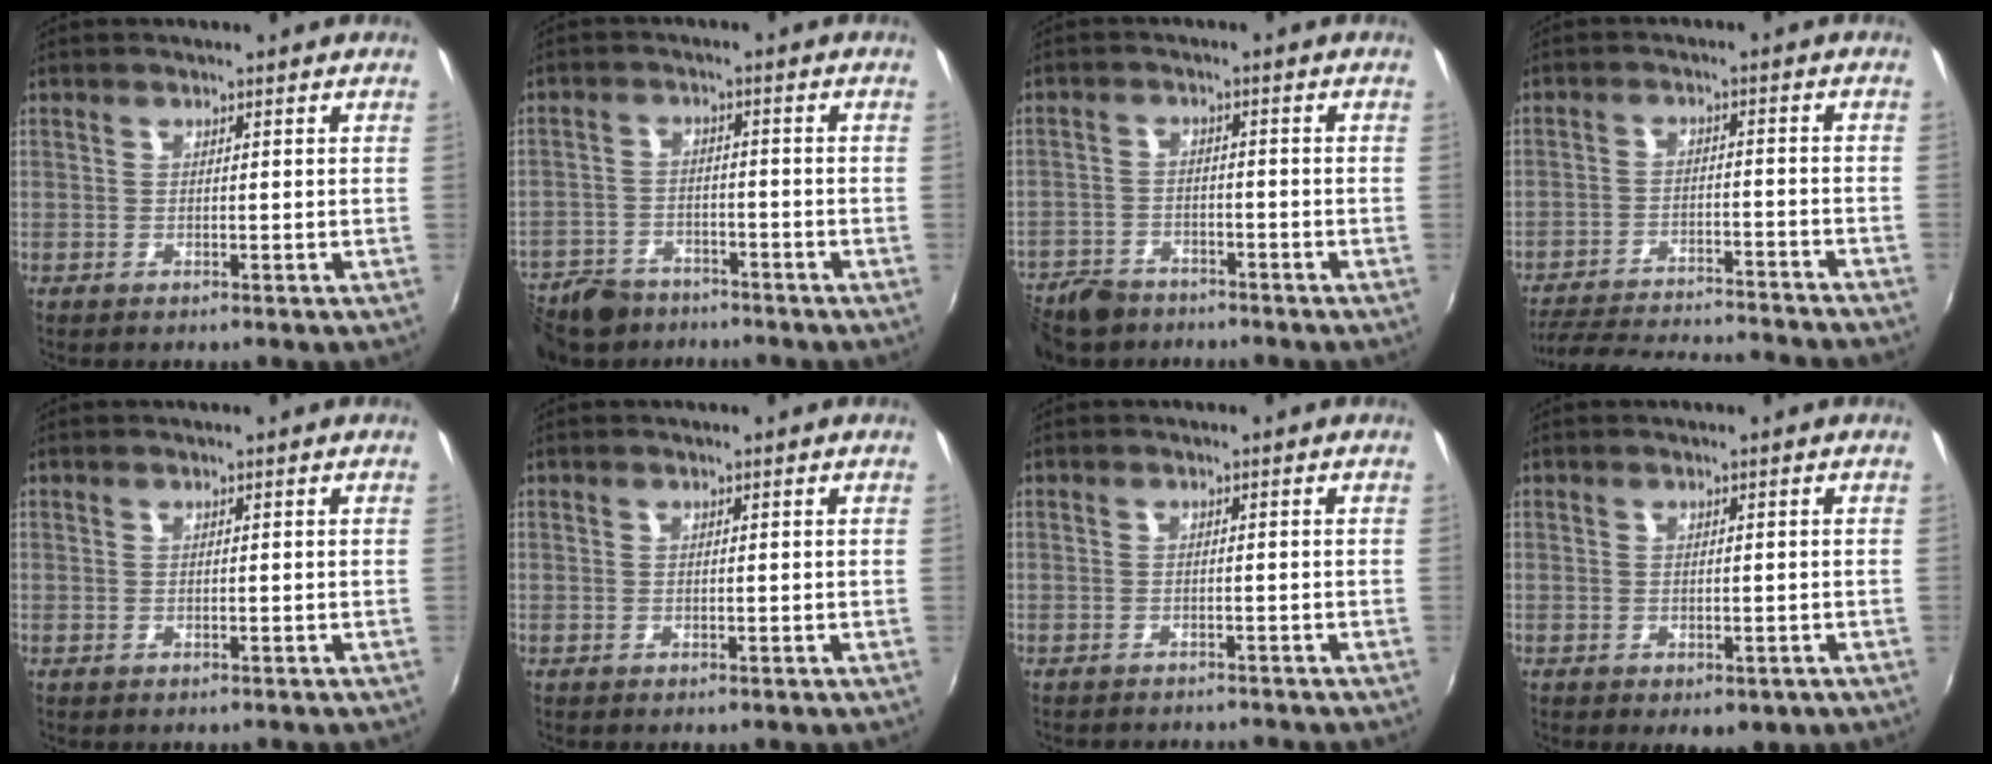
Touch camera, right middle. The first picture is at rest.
{"total": 12.3, "force": [-9.6, 6.5, 4.1], "torque": [-0.124, -0.007, -0.162]}
{"total": 10.1, "force": [-7.8, 5.6, 3.3], "torque": [-0.103, -0.006, -0.134]}
{"total": 21.3, "force": [-19.2, 2.5, 8.9], "torque": [-0.173, -0.021, -0.268]}
{"total": 0.0}
{"total": 0.0}
{"total": 3.9, "force": [-3.6, 1.0, 1.1], "torque": [-0.030, -0.005, -0.051]}
{"total": 3.1, "force": [-1.3, 1.9, 2.1], "torque": [-0.035, -0.013, -0.014]}